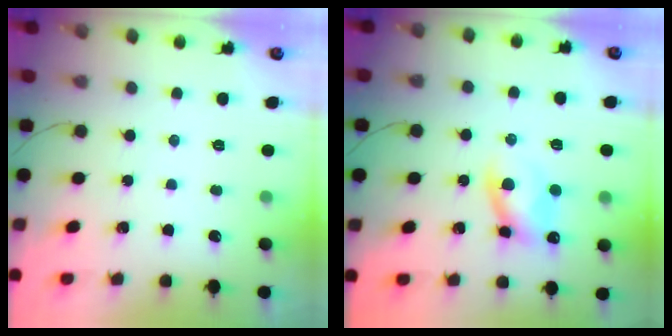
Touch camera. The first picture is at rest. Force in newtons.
{"total": 9.5, "press": 9.4, "slide": 1.8}